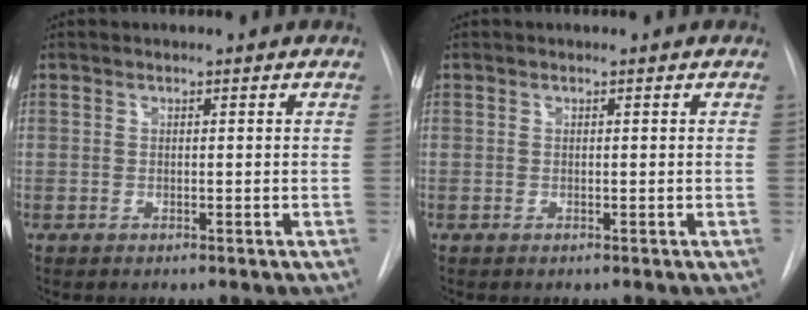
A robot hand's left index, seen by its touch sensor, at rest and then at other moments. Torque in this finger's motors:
{"motor_torque": [-0.02, 0.02, -0.02, 0.00]}